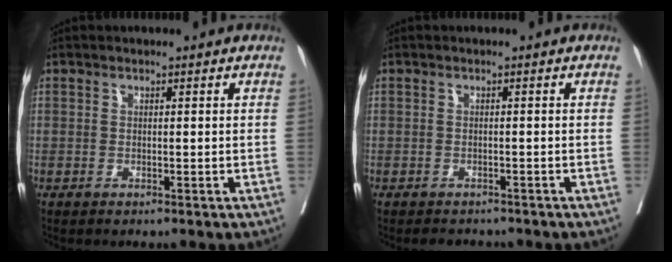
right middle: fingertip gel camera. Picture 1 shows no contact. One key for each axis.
{"total": 3.2, "fx": -2.9, "fy": 1.3, "fz": 0.4, "tx": -0.001, "ty": -0.002, "tz": -0.039}